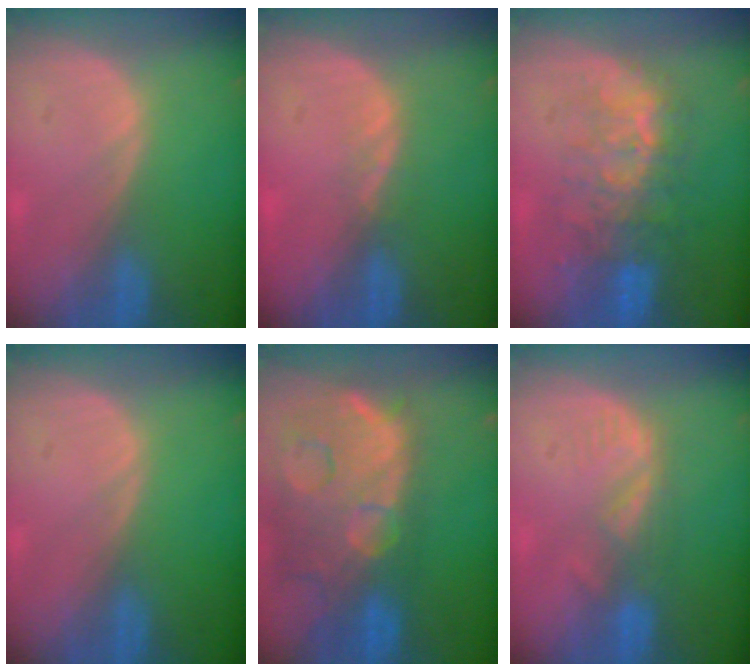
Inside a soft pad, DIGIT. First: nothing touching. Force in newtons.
{"total": 1.5, "press": 1.2, "slide": 0.8}
{"total": 9.7, "press": 8.4, "slide": 4.8}
{"total": 0.0}
{"total": 14.8, "press": 12.1, "slide": 8.6}
{"total": 4.0, "press": 3.6, "slide": 1.7}